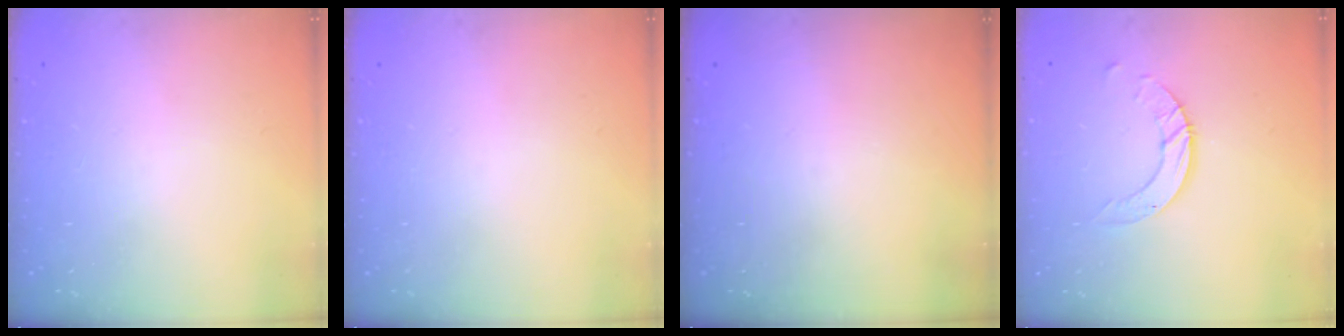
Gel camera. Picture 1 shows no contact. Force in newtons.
{"total": 0.0}
{"total": 0.0}
{"total": 6.5, "press": 6.5, "slide": 0.5}